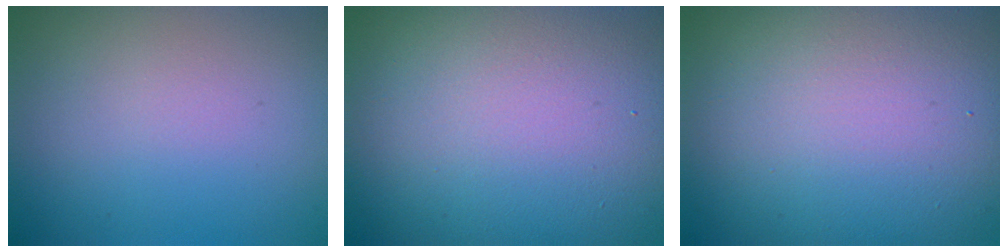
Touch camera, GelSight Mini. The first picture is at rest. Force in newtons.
{"total": 19.6, "press": 19.6, "slide": 0.8}
{"total": 17.0, "press": 17.0, "slide": 1.0}